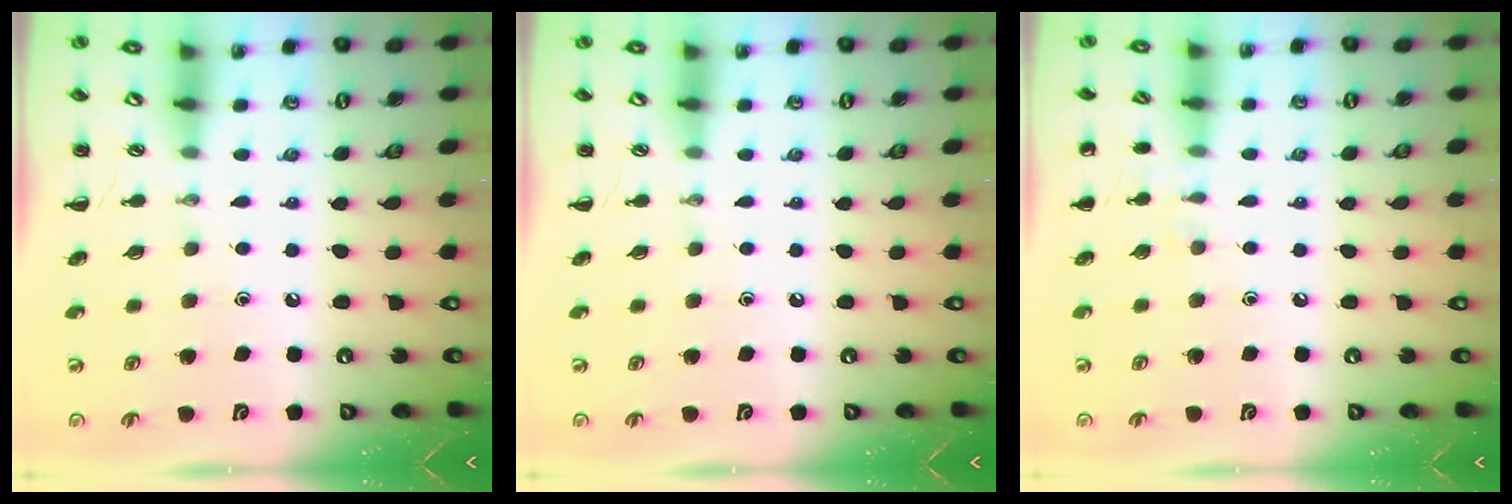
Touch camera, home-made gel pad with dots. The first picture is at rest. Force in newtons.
{"total": 0.0}
{"total": 5.5, "press": 5.3, "slide": 1.7}